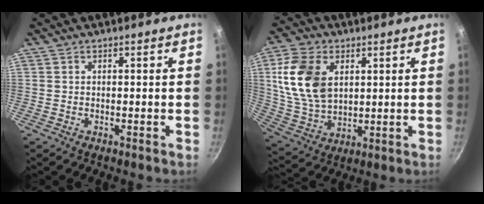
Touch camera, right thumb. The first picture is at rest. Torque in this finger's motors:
{"motor_torque": [1.78, 1.91, 1.79, 0.02, 0.49]}